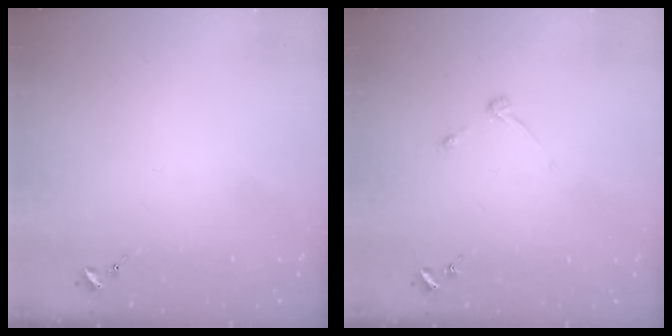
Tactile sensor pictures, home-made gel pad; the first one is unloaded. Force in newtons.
{"total": 3.9, "press": 3.8, "slide": 0.6}